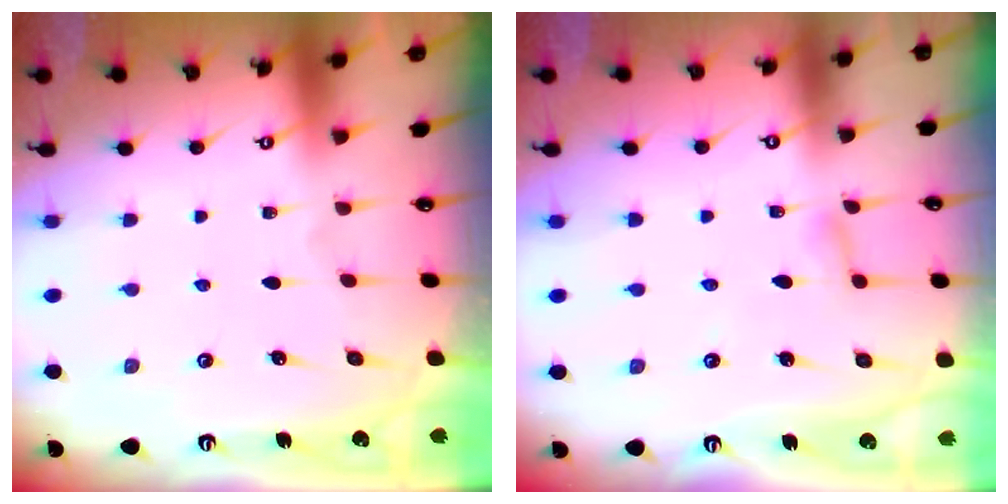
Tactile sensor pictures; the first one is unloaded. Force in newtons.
{"total": 3.3, "press": 3.3, "slide": 0.4}